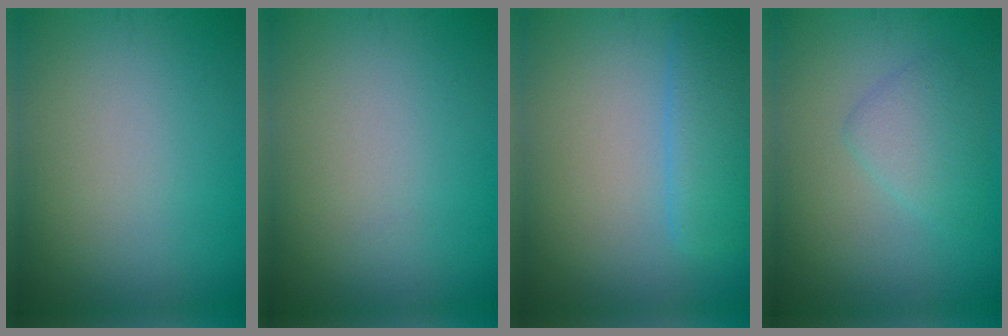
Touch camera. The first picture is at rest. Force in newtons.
{"total": 0.0}
{"total": 3.4, "press": 3.4, "slide": 0.3}
{"total": 2.6, "press": 2.6, "slide": 0.2}